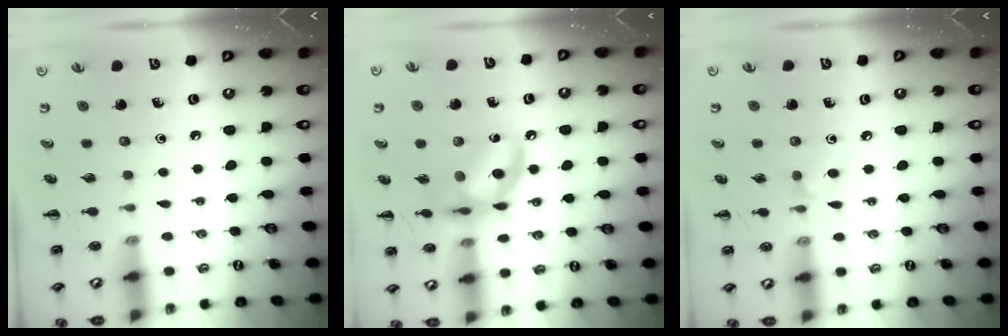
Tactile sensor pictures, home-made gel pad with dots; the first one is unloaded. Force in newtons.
{"total": 12.8, "press": 12.6, "slide": 2.0}
{"total": 4.5, "press": 4.2, "slide": 1.4}